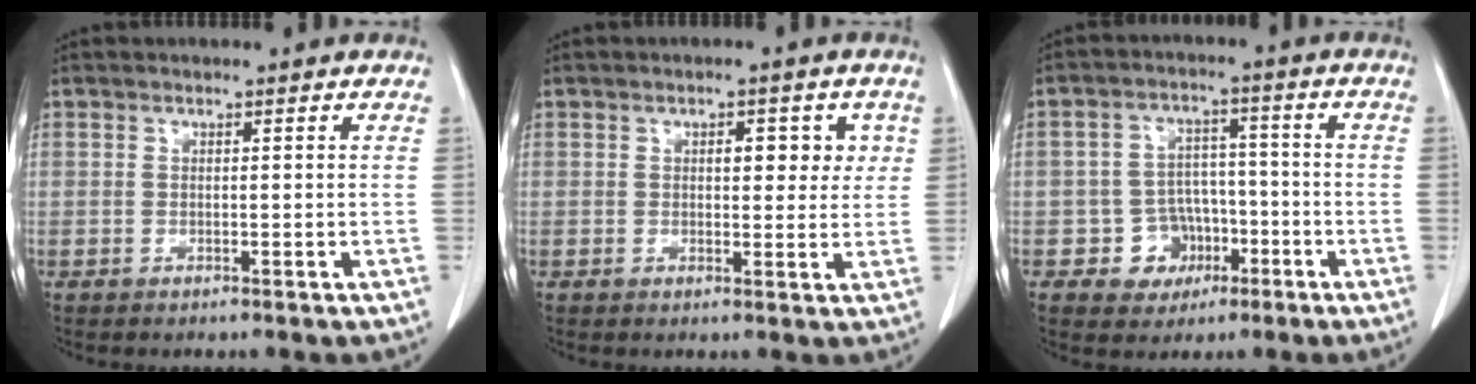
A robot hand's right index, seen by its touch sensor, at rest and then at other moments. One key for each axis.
{"total": 4.7, "fx": 1.4, "fy": 2.5, "fz": 3.7, "tx": -0.036, "ty": 0.008, "tz": 0.018}
{"total": 6.7, "fx": -2.5, "fy": 6.0, "fz": 1.2, "tx": -0.007, "ty": 0.018, "tz": -0.028}